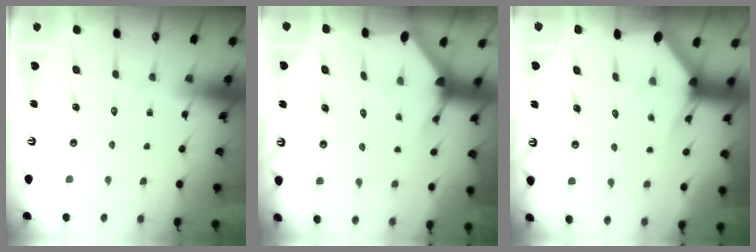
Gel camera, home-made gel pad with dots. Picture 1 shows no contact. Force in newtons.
{"total": 3.1, "press": 3.1, "slide": 0.2}
{"total": 3.1, "press": 3.1, "slide": 0.1}